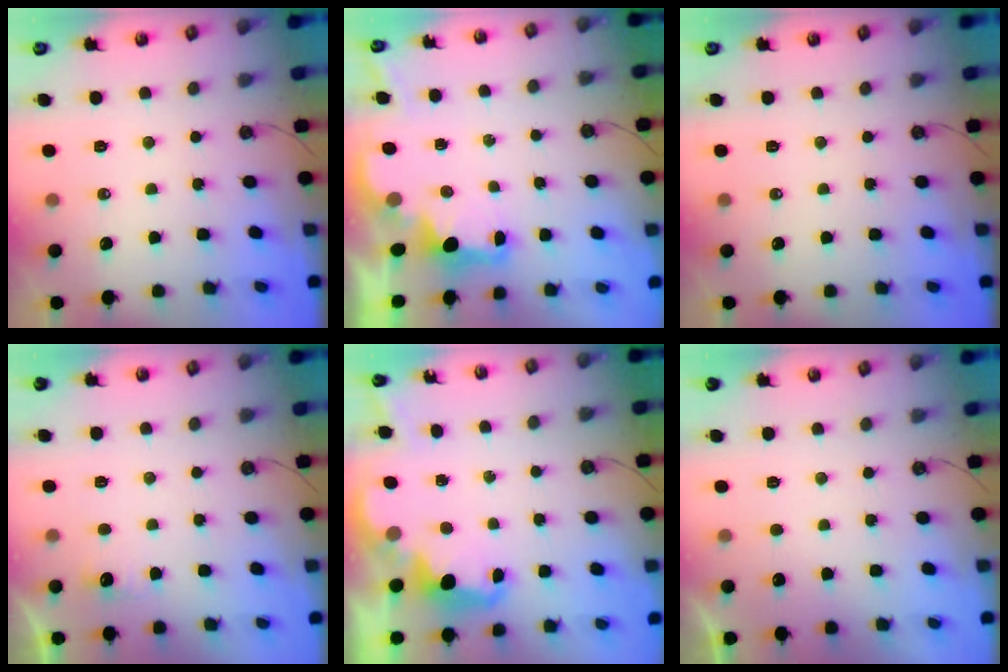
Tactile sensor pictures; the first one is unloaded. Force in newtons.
{"total": 2.1, "press": 1.9, "slide": 0.8}
{"total": 0.0}
{"total": 2.2, "press": 2.0, "slide": 0.9}
{"total": 2.4, "press": 2.4, "slide": 0.5}
{"total": 0.7, "press": 0.4, "slide": 0.5}